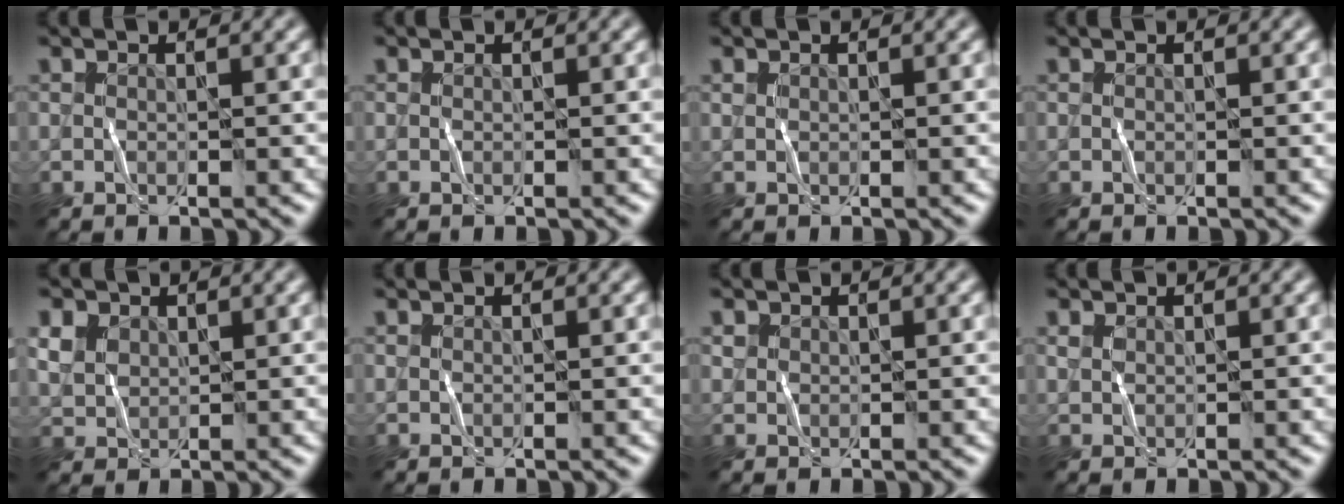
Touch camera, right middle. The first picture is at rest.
{"total": 0.0}
{"total": 0.0}
{"total": 0.0}
{"total": 2.5, "force": [1.4, 1.9, 0.7], "torque": [-0.028, 0.007, 0.025]}
{"total": 0.0}
{"total": 0.7, "force": [0.5, 0.4, -0.2], "torque": [0.003, 0.000, 0.008]}
{"total": 0.5, "force": [0.4, 0.3, 0.0], "torque": [-0.004, 0.000, 0.012]}